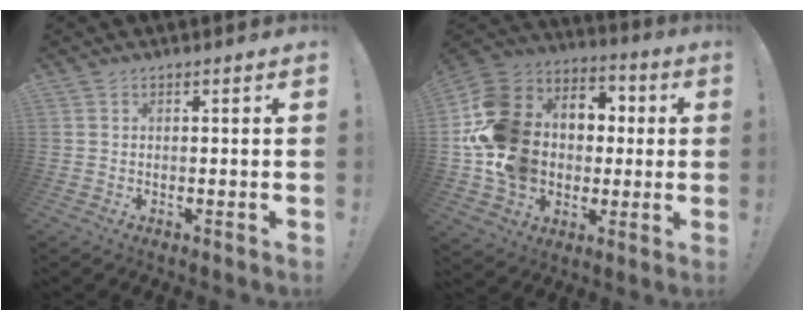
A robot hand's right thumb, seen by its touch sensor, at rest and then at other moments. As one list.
[{"total": 19.9, "force": [-0.2, 16.8, 10.7], "torque": [-0.203, 0.014, 0.030]}]